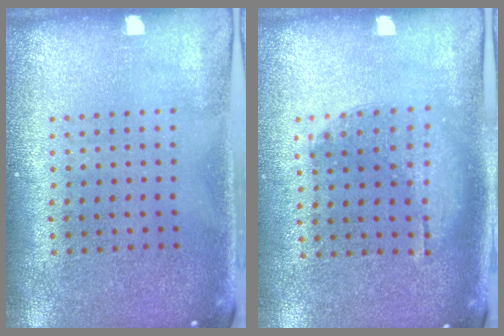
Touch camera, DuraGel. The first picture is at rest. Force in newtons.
{"total": 1.1, "press": 0.8, "slide": 0.7}